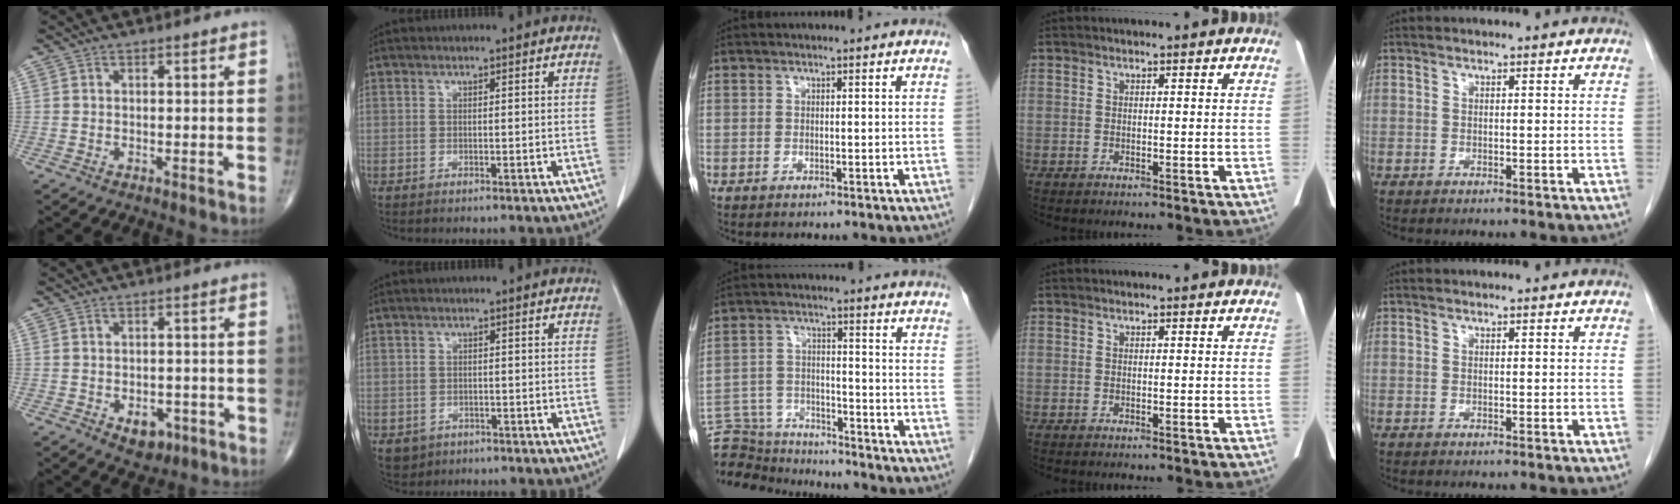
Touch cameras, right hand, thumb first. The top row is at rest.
{"thumb": {"total": 4.9, "force": [-2.1, 3.2, 3.0], "torque": [-0.022, 0.009, -0.020]}, "index": {"total": 3.1, "force": [-1.4, 2.8, 0.5], "torque": [-0.007, 0.003, -0.016]}, "middle": {"total": 13.5, "force": [-12.9, 3.0, 2.3], "torque": [-0.040, 0.024, -0.204]}}